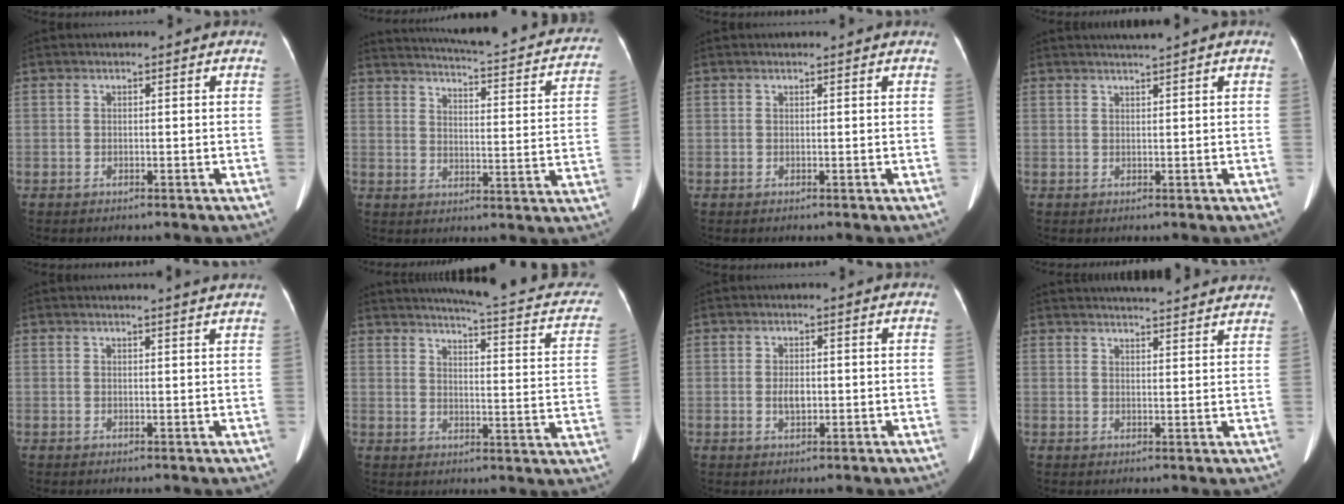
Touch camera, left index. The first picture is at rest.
{"total": 24.1, "force": [21.2, 4.1, 10.7], "torque": [-0.153, -0.035, 0.244]}
{"total": 0.9, "force": [0.9, 0.1, 0.2], "torque": [-0.010, 0.008, 0.012]}
{"total": 1.6, "force": [1.3, -0.6, 0.7], "torque": [-0.011, 0.002, 0.026]}
{"total": 3.1, "force": [2.8, -0.7, 1.1], "torque": [-0.019, -0.002, 0.028]}
{"total": 17.9, "force": [14.8, 3.4, 9.6], "torque": [-0.120, -0.018, 0.157]}
{"total": 2.1, "force": [-0.3, 1.0, 1.8], "torque": [-0.036, 0.000, -0.002]}
{"total": 15.4, "force": [14.5, 1.5, 5.1], "torque": [-0.066, 0.018, 0.175]}